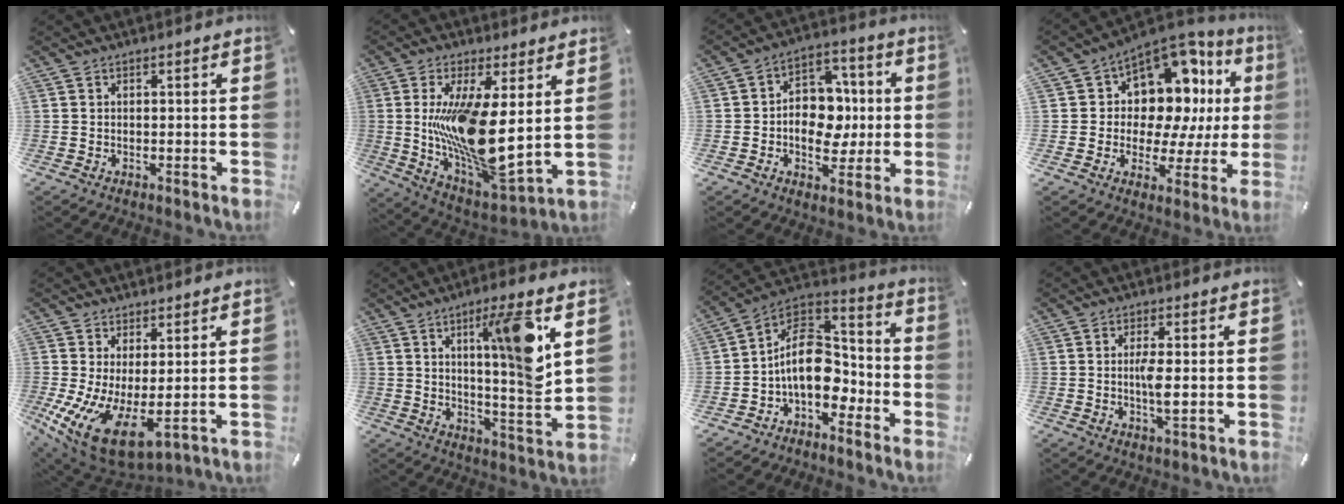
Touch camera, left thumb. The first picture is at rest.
{"total": 18.6, "force": [3.3, 6.1, 17.2], "torque": [-0.336, -0.051, 0.060]}
{"total": 10.8, "force": [-1.2, 9.0, 5.8], "torque": [-0.075, 0.012, -0.015]}
{"total": 12.7, "force": [5.9, 8.9, 6.9], "torque": [-0.084, -0.077, 0.102]}
{"total": 11.1, "force": [-0.8, 5.5, 9.6], "torque": [-0.193, -0.026, -0.001]}
{"total": 14.9, "force": [6.2, 1.9, 13.4], "torque": [-0.207, -0.029, 0.091]}
{"total": 13.7, "force": [-3.3, 10.0, 8.8], "torque": [-0.158, 0.008, -0.062]}
{"total": 4.6, "force": [0.1, 1.0, 4.5], "torque": [-0.092, -0.009, 0.000]}